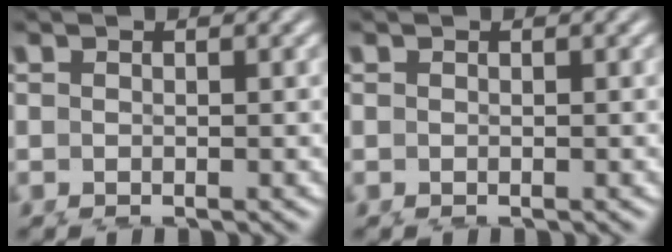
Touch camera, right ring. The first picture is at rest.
{"total": 0.0}